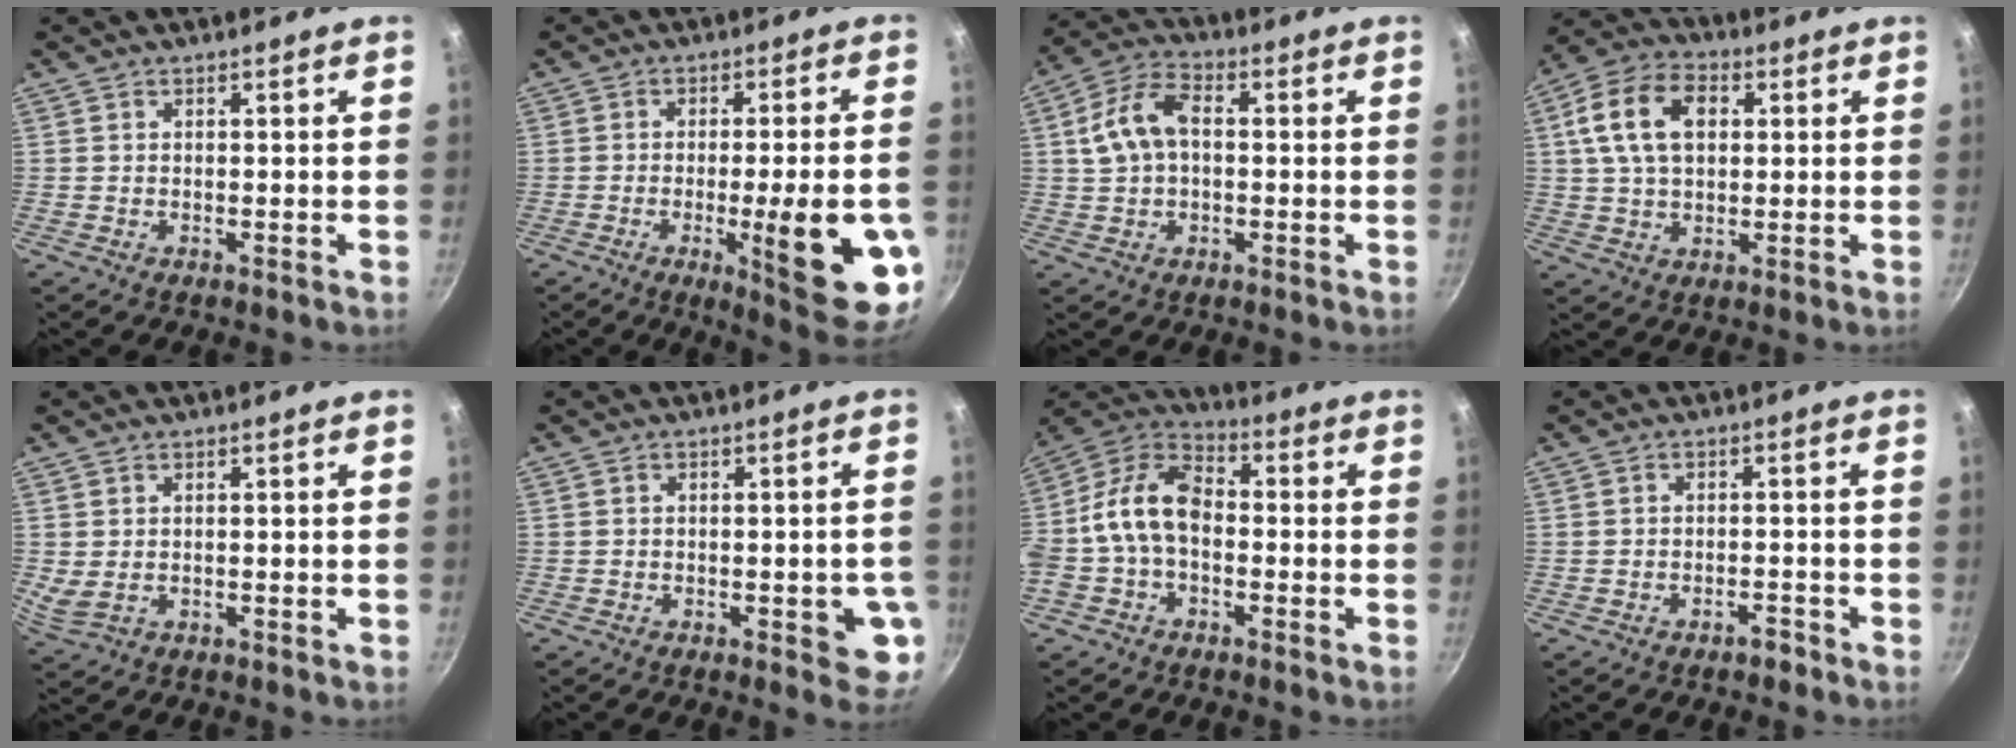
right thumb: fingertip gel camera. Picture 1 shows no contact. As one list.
[{"total": 17.8, "force": [-4.5, 3.7, 16.8], "torque": [-0.201, 0.002, -0.055]}, {"total": 9.9, "force": [1.0, 6.3, 7.5], "torque": [-0.140, 0.027, 0.008]}, {"total": 13.3, "force": [3.1, 8.7, 9.5], "torque": [-0.160, 0.012, 0.043]}, {"total": 2.7, "force": [0.6, 1.6, 2.0], "torque": [-0.041, -0.004, 0.020]}, {"total": 6.5, "force": [-1.5, 2.7, 5.7], "torque": [-0.047, 0.003, -0.017]}, {"total": 12.7, "force": [-1.4, 8.4, 9.4], "torque": [-0.160, 0.045, -0.045]}, {"total": 2.0, "force": [-1.6, 0.8, 0.9], "torque": [-0.006, 0.020, -0.017]}]